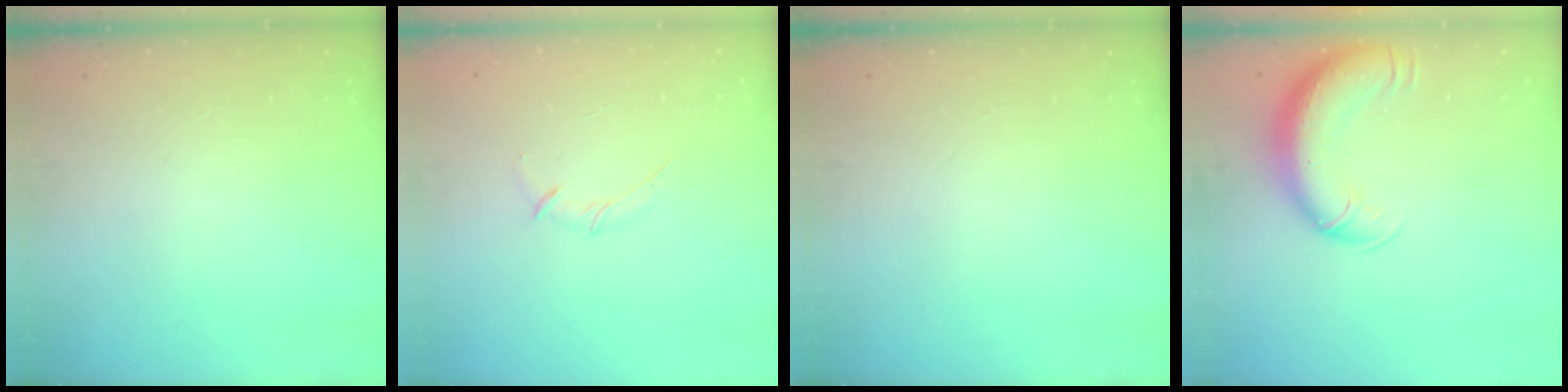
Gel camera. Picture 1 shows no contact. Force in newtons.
{"total": 3.0, "press": 2.9, "slide": 0.8}
{"total": 0.0}
{"total": 13.1, "press": 12.7, "slide": 3.2}